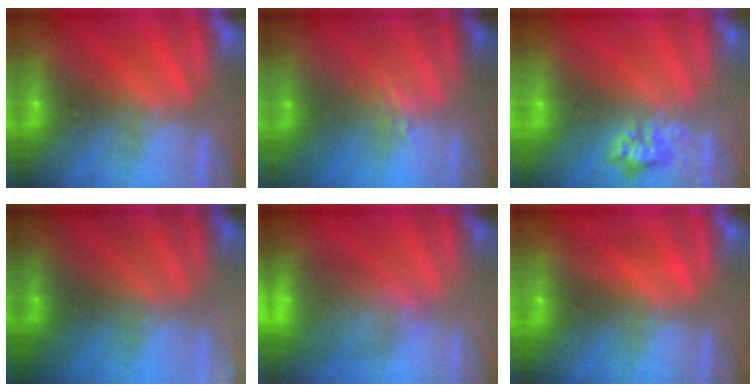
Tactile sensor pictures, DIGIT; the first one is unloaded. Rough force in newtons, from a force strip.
{"total": 1.4}
{"total": 2.3}
{"total": 2.5}
{"total": 7.6}
{"total": 1.8}